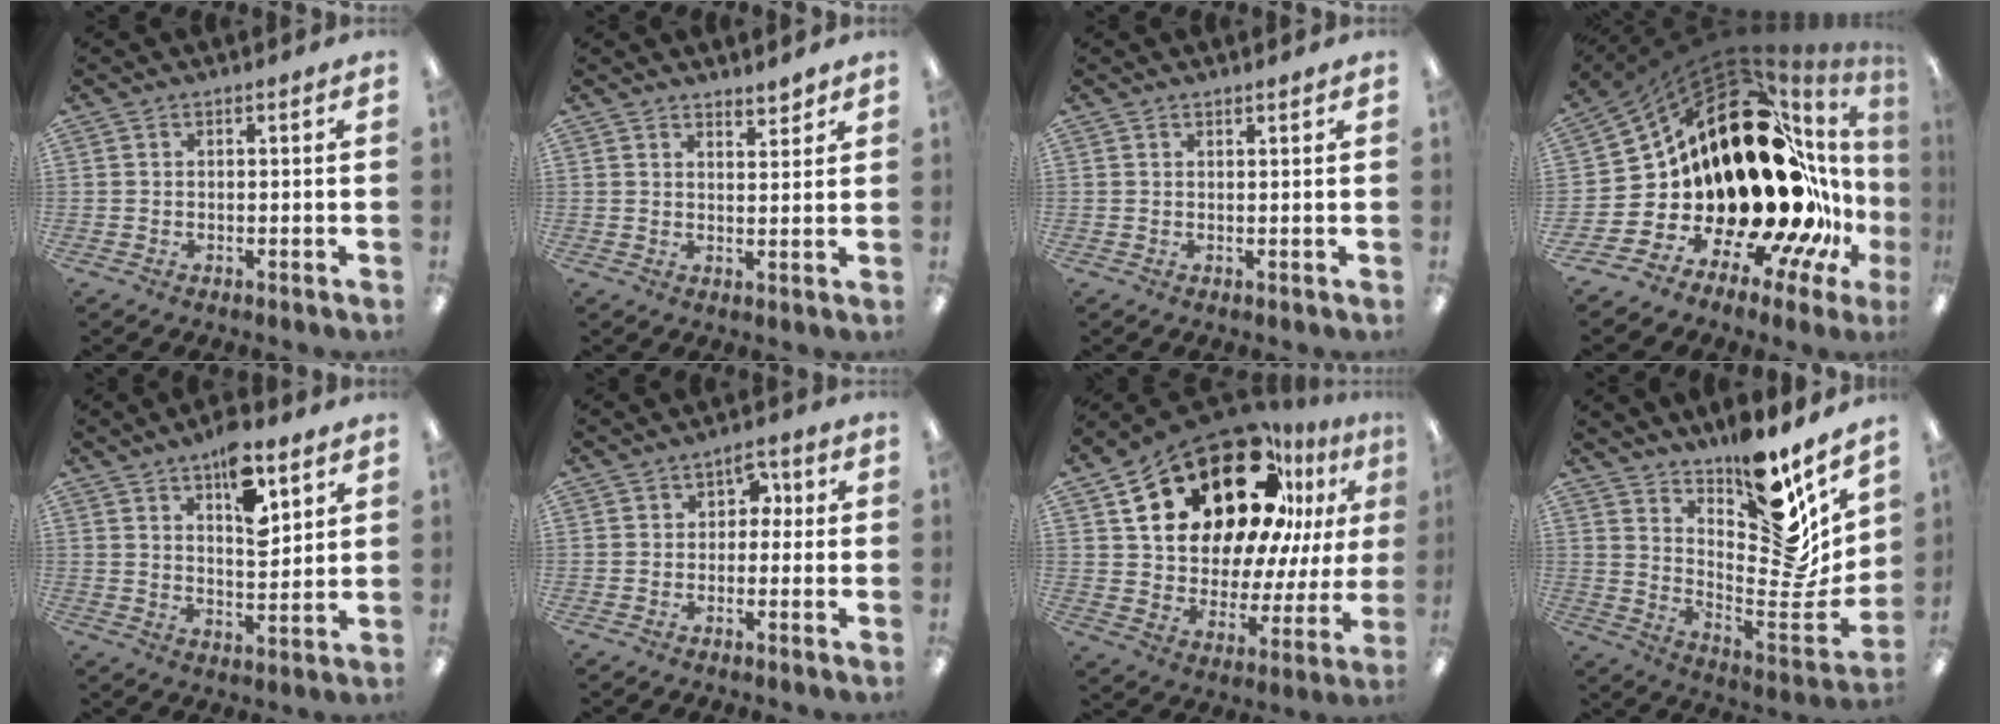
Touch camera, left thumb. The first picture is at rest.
{"total": 3.1, "force": [3.0, 0.6, 0.6], "torque": [0.001, -0.021, 0.052]}
{"total": 0.7, "force": [0.7, 0.0, 0.3], "torque": [-0.007, 0.000, 0.012]}
{"total": 34.6, "force": [1.7, 15.8, 30.7], "torque": [-0.478, -0.114, 0.082]}
{"total": 11.1, "force": [6.8, 4.6, 7.5], "torque": [-0.104, -0.032, 0.112]}
{"total": 4.1, "force": [0.8, 3.2, 2.3], "torque": [-0.026, 0.004, 0.007]}
{"total": 29.9, "force": [16.3, 16.0, 19.3], "torque": [-0.312, -0.091, 0.292]}
{"total": 16.7, "force": [11.4, 6.7, 10.1], "torque": [-0.108, -0.122, 0.190]}